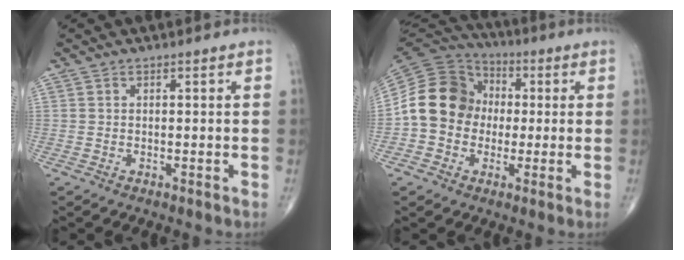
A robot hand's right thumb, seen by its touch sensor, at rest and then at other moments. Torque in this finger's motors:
{"motor_torque": [1.15, 1.62, 1.09, -0.41, 0.10]}